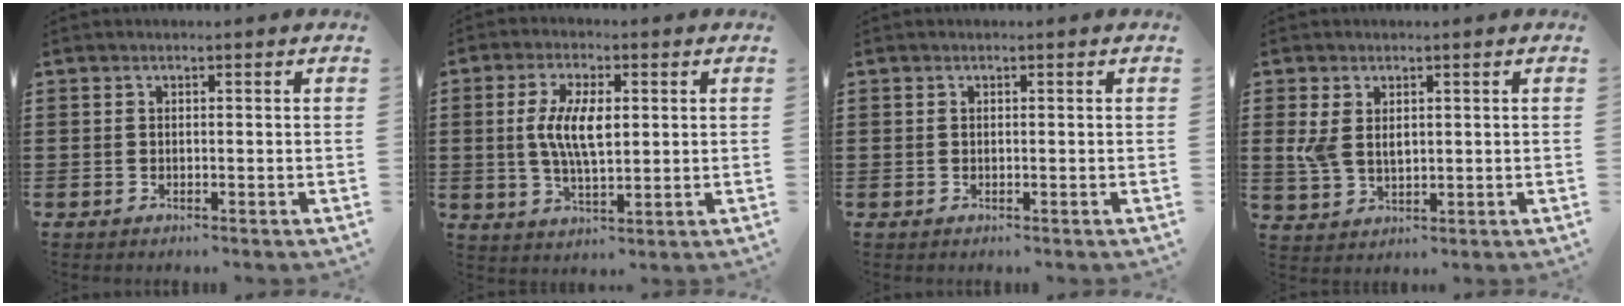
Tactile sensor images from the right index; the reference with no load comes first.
{"total": 7.5, "force": [0.7, 3.0, 6.8], "torque": [-0.138, 0.009, 0.009]}
{"total": 0.0}
{"total": 3.9, "force": [1.0, 2.5, 2.8], "torque": [-0.074, 0.002, 0.013]}